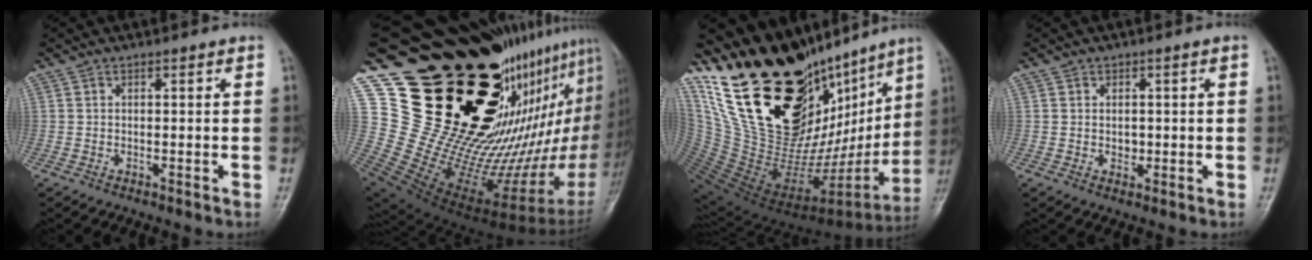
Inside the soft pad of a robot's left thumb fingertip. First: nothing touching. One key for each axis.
{"total": 42.4, "fx": 30.0, "fy": 13.0, "fz": 27.0, "tx": -0.366, "ty": -0.181, "tz": 0.470}
{"total": 36.9, "fx": 21.2, "fy": 16.3, "fz": 25.5, "tx": -0.358, "ty": -0.068, "tz": 0.366}
{"total": 1.9, "fx": 0.0, "fy": 1.7, "fz": 1.0, "tx": -0.001, "ty": 0.001, "tz": 0.001}